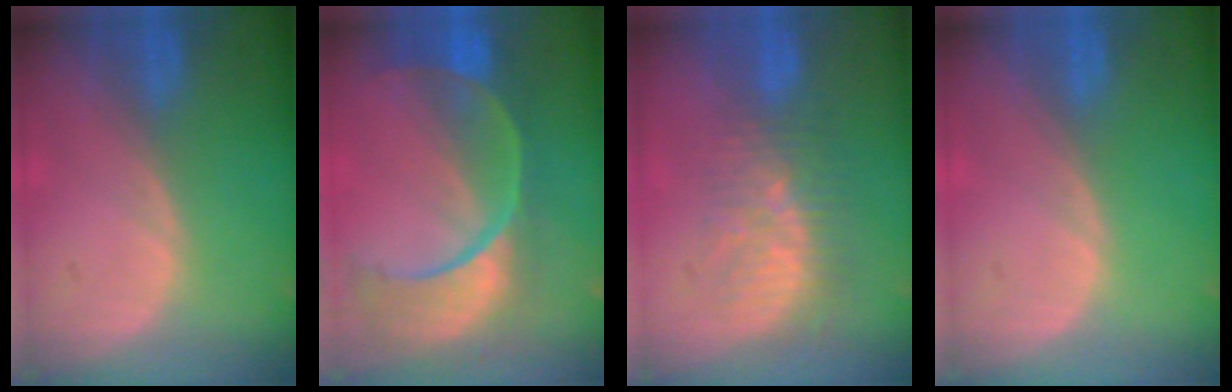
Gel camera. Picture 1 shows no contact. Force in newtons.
{"total": 12.0, "press": 9.7, "slide": 7.0}
{"total": 8.8, "press": 7.5, "slide": 4.7}
{"total": 0.0}